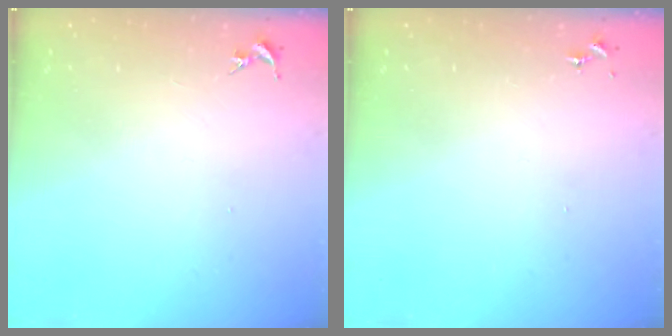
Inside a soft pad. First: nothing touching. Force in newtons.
{"total": 0.0}